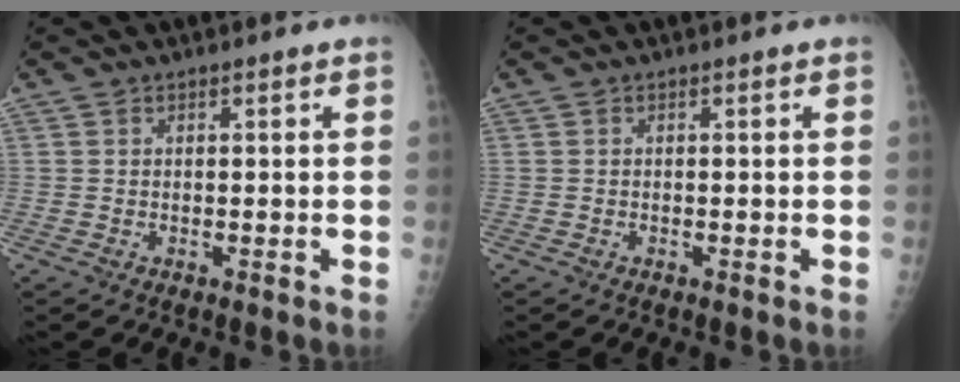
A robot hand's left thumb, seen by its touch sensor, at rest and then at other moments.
{"total": 0.0}